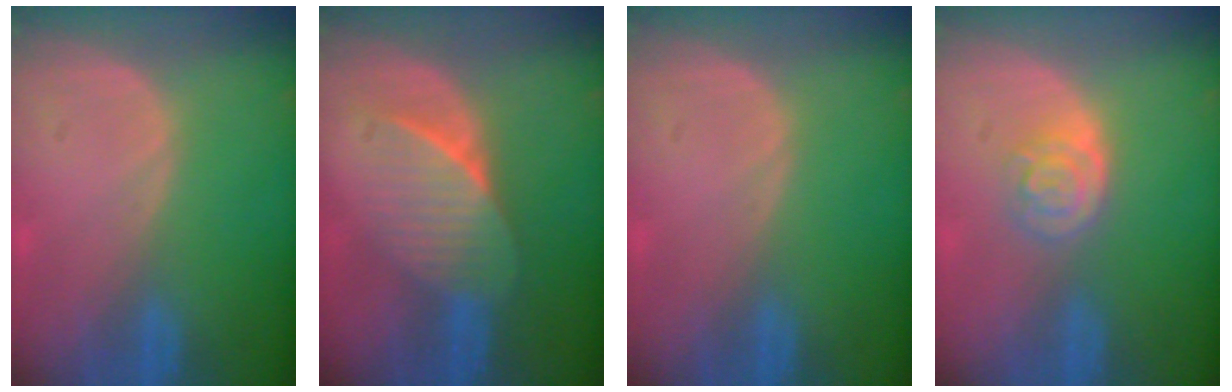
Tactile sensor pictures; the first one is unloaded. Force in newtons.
{"total": 7.7, "press": 6.8, "slide": 3.5}
{"total": 0.0}
{"total": 4.3, "press": 3.8, "slide": 2.0}